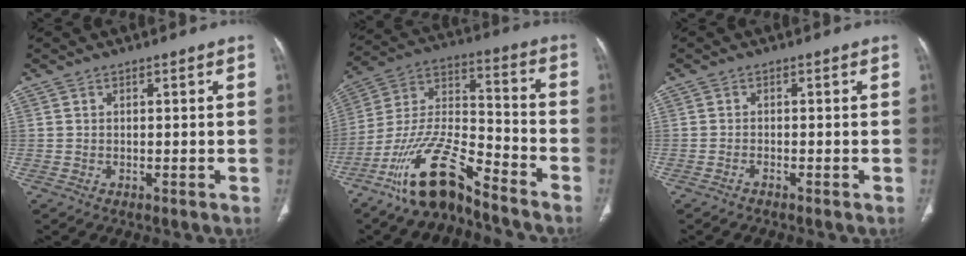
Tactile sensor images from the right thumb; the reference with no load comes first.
{"total": 15.3, "force": [-11.6, 4.0, 9.2], "torque": [-0.178, 0.084, -0.220]}
{"total": 0.7, "force": [-0.7, 0.1, 0.3], "torque": [-0.007, 0.005, -0.015]}